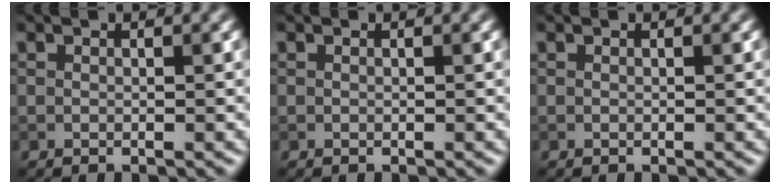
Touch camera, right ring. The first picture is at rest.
{"total": 0.0}
{"total": 0.0}